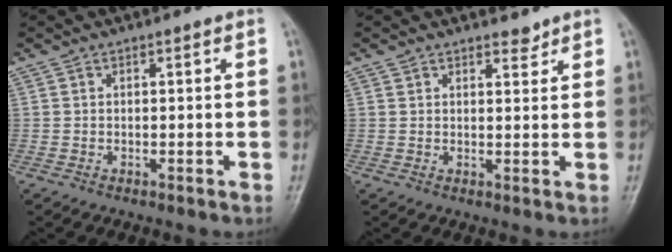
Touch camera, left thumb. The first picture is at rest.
{"total": 2.1, "force": [1.8, 0.9, 0.5], "torque": [0.008, -0.014, 0.024]}